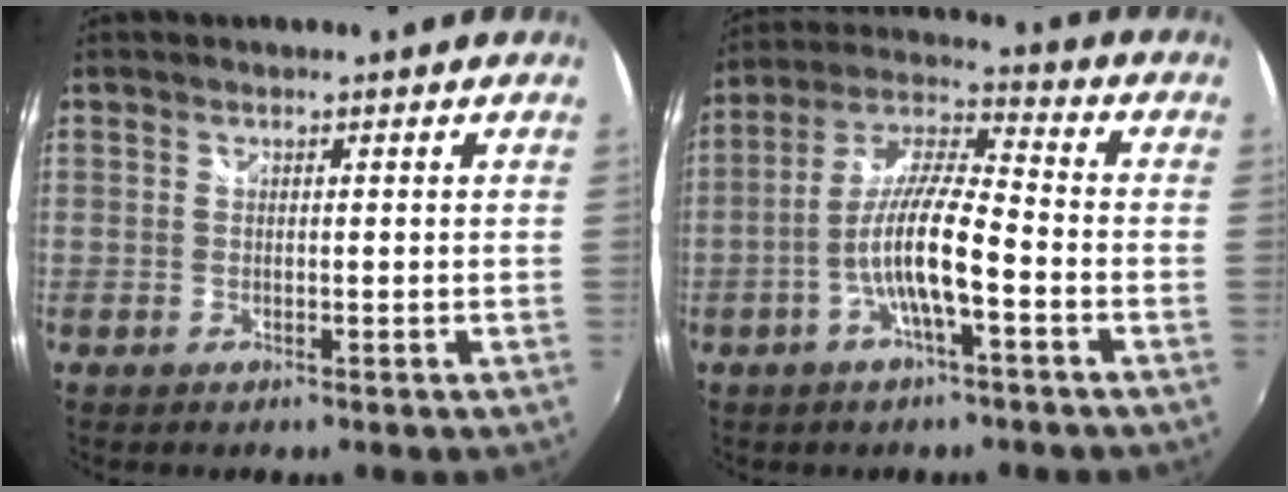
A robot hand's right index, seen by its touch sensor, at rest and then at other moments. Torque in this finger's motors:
{"motor_torque": [1.58, -0.56, 0.79, 0.21]}